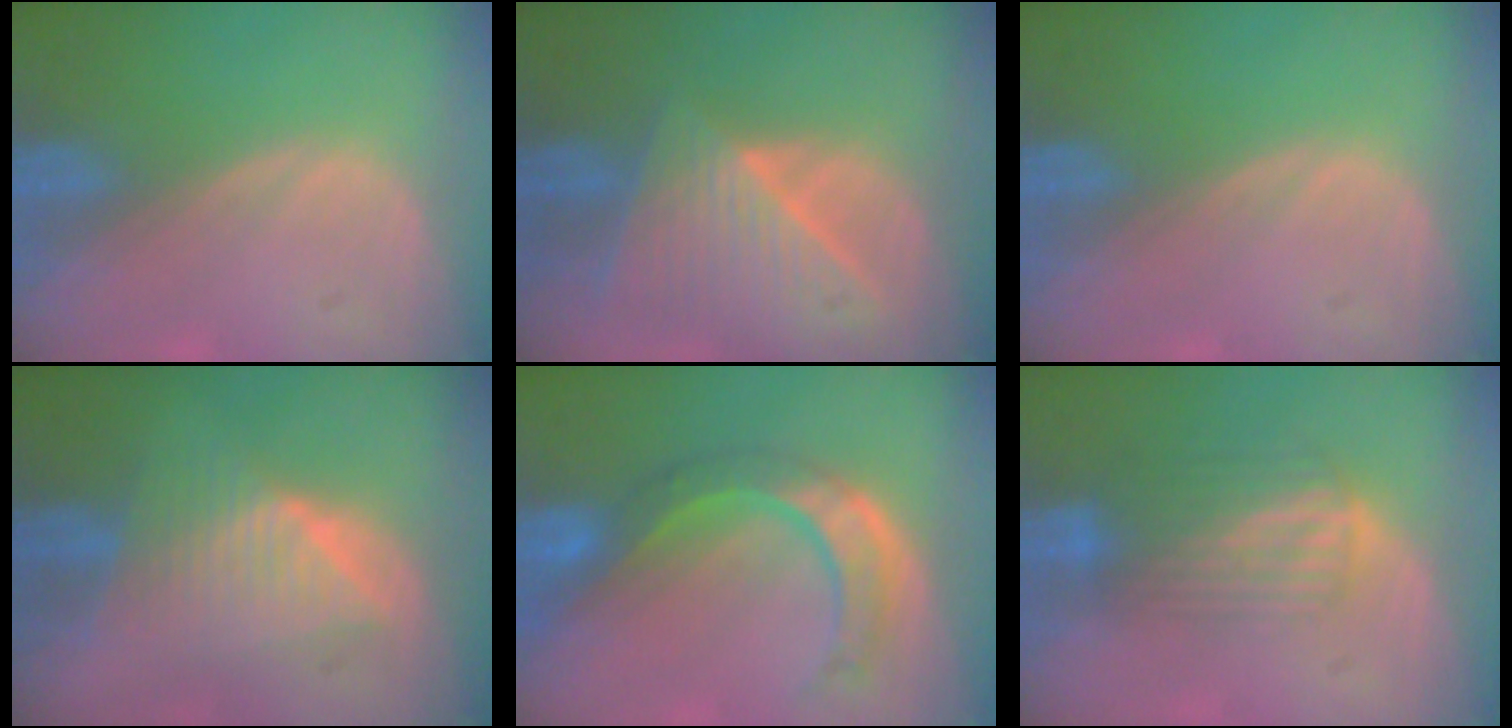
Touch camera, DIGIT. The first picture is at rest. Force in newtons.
{"total": 8.5, "press": 7.6, "slide": 3.7}
{"total": 0.0}
{"total": 6.9, "press": 6.9, "slide": 0.2}
{"total": 7.9, "press": 7.2, "slide": 3.3}
{"total": 6.8, "press": 5.7, "slide": 3.6}